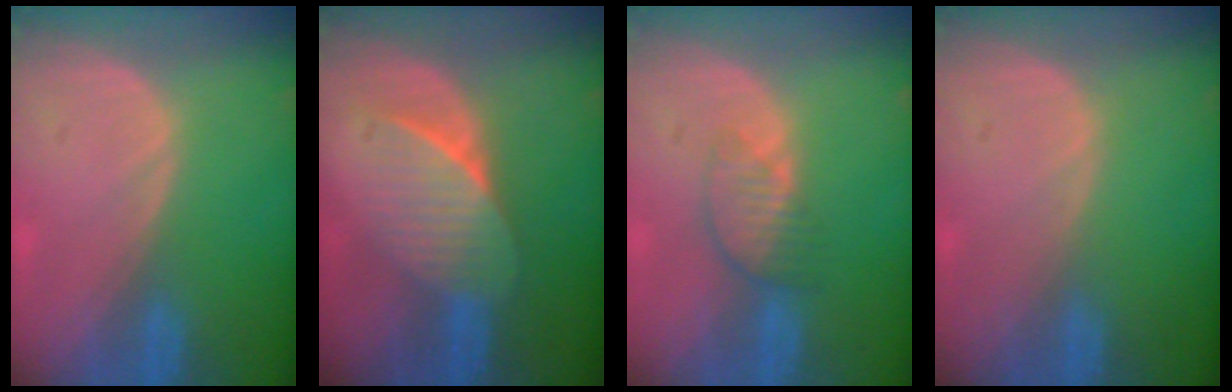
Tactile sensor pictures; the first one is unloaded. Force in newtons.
{"total": 7.7, "press": 6.8, "slide": 3.5}
{"total": 3.8, "press": 3.5, "slide": 1.6}
{"total": 0.0}